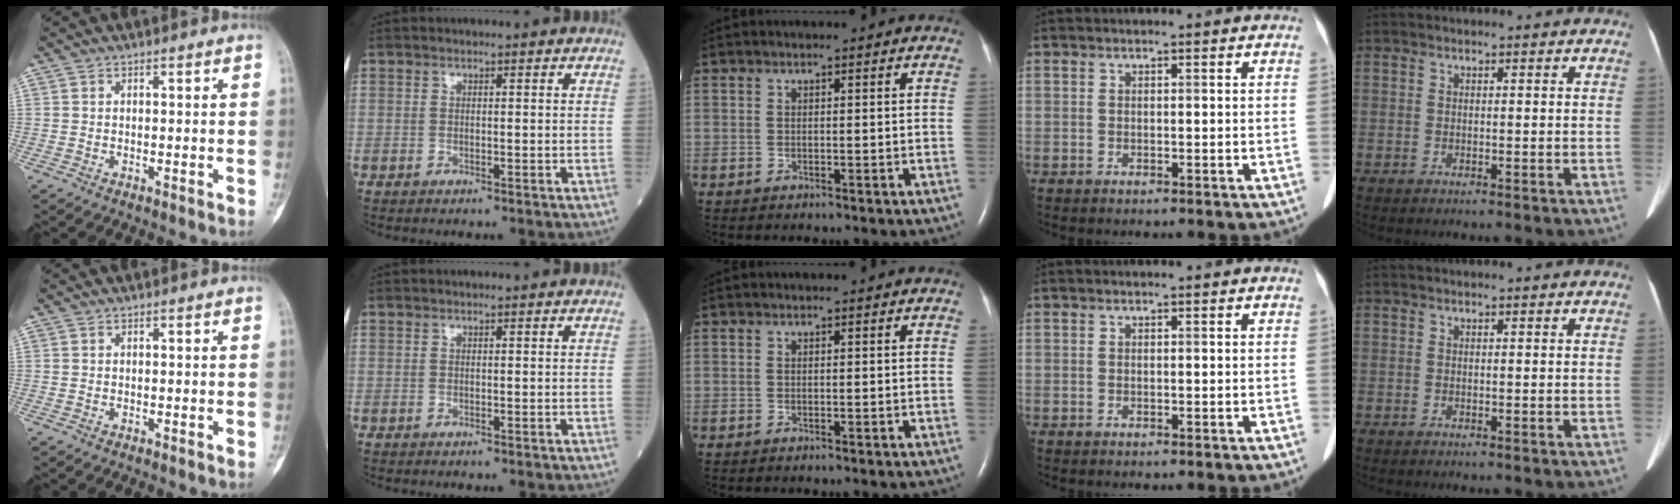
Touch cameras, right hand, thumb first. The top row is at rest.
{}